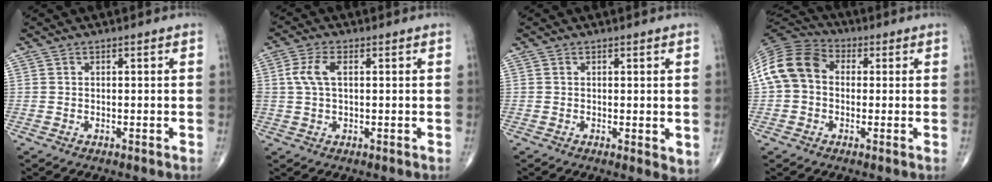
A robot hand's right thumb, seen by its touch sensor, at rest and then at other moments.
{"total": 5.1, "force": [0.9, 2.5, 4.3], "torque": [-0.106, 0.010, 0.017]}
{"total": 2.7, "force": [0.0, 1.0, 2.6], "torque": [-0.031, -0.011, 0.001]}
{"total": 11.7, "force": [0.7, 9.2, 7.1], "torque": [-0.132, 0.034, -0.001]}